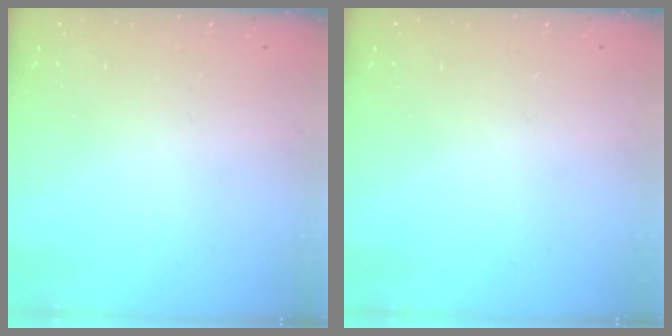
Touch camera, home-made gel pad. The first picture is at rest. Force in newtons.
{"total": 0.0}